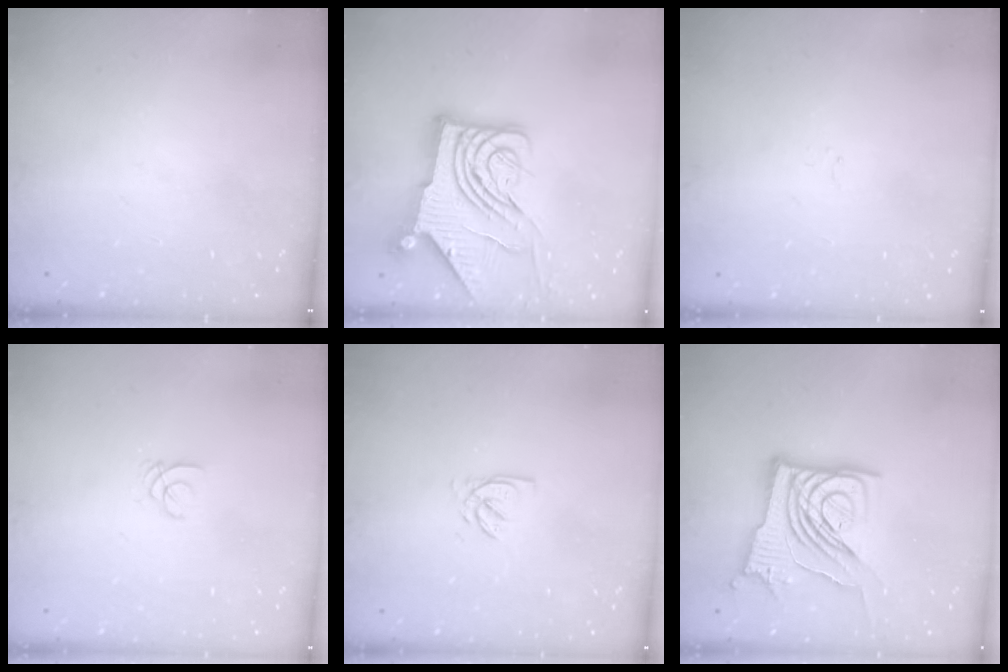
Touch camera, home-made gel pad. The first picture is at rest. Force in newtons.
{"total": 15.0, "press": 14.9, "slide": 1.5}
{"total": 0.0}
{"total": 1.4, "press": 1.4, "slide": 0.1}
{"total": 2.3, "press": 2.3, "slide": 0.3}
{"total": 14.5, "press": 14.4, "slide": 1.2}